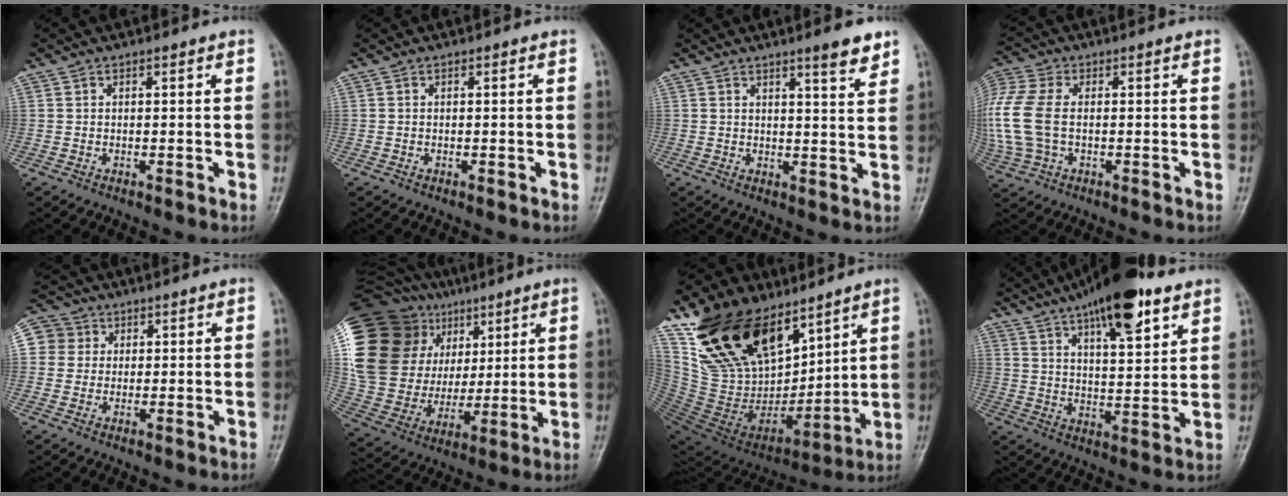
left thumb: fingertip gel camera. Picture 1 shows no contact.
{"total": 0.0}
{"total": 5.4, "force": [3.9, 0.6, 3.7], "torque": [-0.042, -0.029, 0.054]}
{"total": 12.4, "force": [0.1, 7.9, 9.7], "torque": [-0.248, 0.014, 0.003]}
{"total": 6.3, "force": [1.7, 6.0, 1.2], "torque": [-0.001, 0.010, 0.026]}
{"total": 32.3, "force": [14.6, 22.1, 18.5], "torque": [-0.374, 0.035, 0.293]}
{"total": 31.3, "force": [17.9, 16.4, 19.8], "torque": [-0.338, -0.047, 0.336]}
{"total": 18.6, "force": [11.5, 6.1, 13.2], "torque": [-0.191, -0.037, 0.186]}